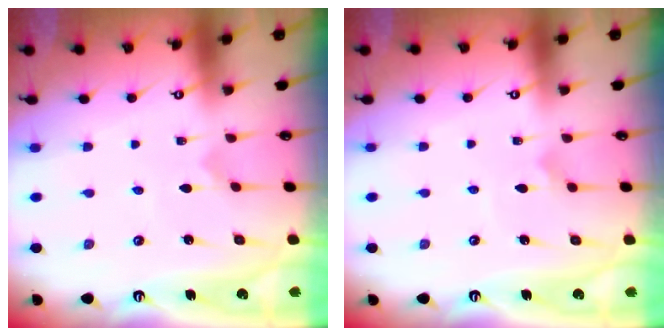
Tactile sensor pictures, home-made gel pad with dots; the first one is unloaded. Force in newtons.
{"total": 2.4, "press": 2.4, "slide": 0.2}